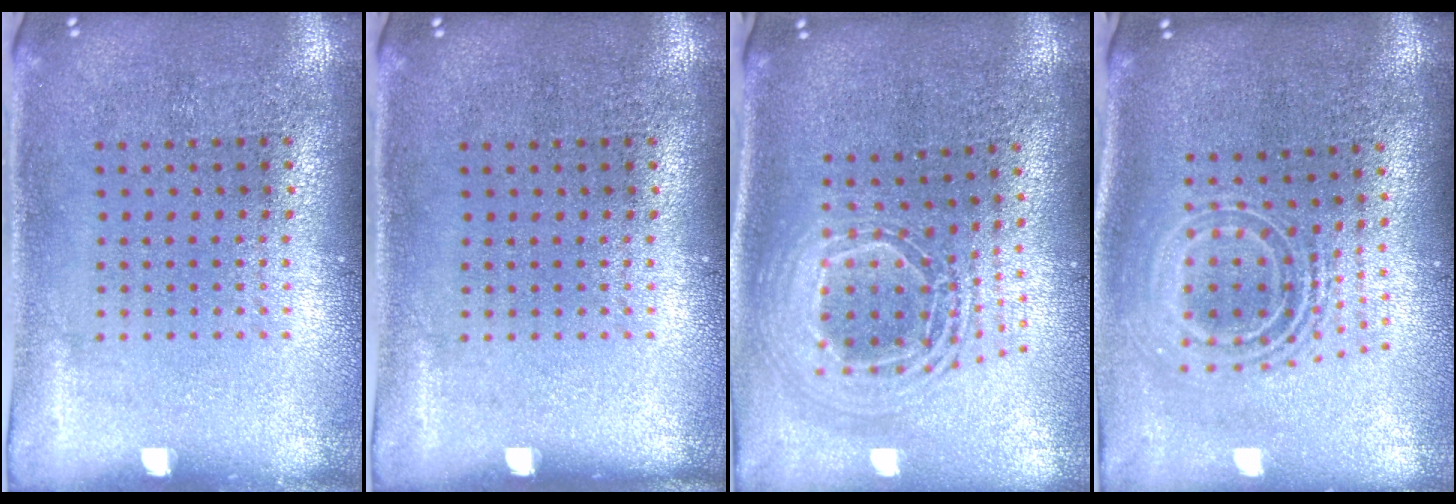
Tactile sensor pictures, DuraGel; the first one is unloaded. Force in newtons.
{"total": 0.0}
{"total": 2.2, "press": 1.7, "slide": 1.5}
{"total": 2.2, "press": 1.6, "slide": 1.5}